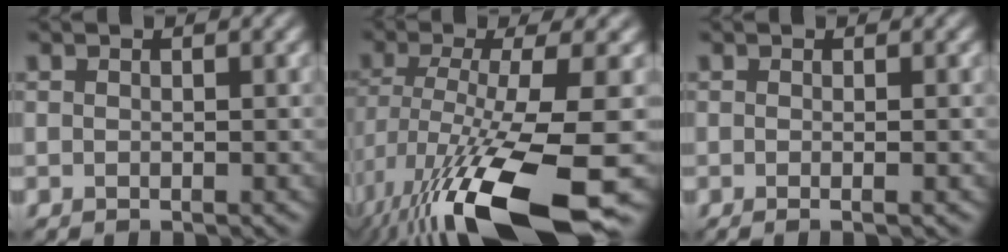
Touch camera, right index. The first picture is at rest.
{"total": 16.1, "force": [-7.7, 4.2, 13.5], "torque": [-0.271, -0.035, -0.115]}
{"total": 1.5, "force": [-0.2, 0.5, 1.4], "torque": [-0.015, -0.005, -0.007]}